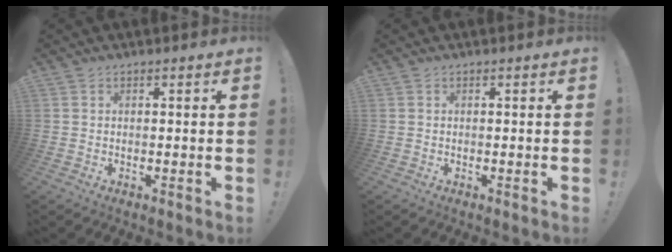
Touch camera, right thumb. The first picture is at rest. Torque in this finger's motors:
{"motor_torque": [0.00, 0.00, 0.01, -0.01, 0.00]}